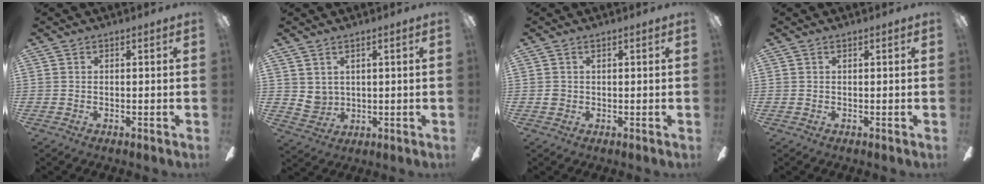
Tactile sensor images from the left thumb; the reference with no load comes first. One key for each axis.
{"total": 4.1, "fx": 2.5, "fy": 3.1, "fz": 1.0, "tx": -0.029, "ty": -0.009, "tz": 0.050}
{"total": 0.9, "fx": 0.3, "fy": 0.8, "fz": 0.4, "tx": -0.010, "ty": 0.005, "tz": 0.004}
{"total": 0.0}